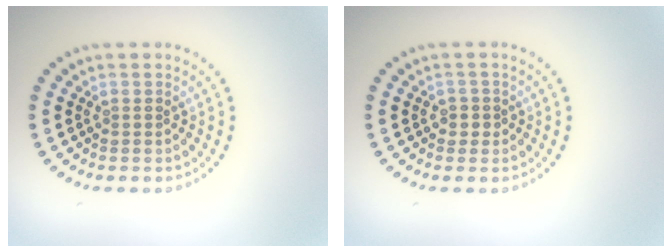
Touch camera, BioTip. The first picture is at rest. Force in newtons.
{"total": 1.1, "press": 0.9, "slide": 0.6}